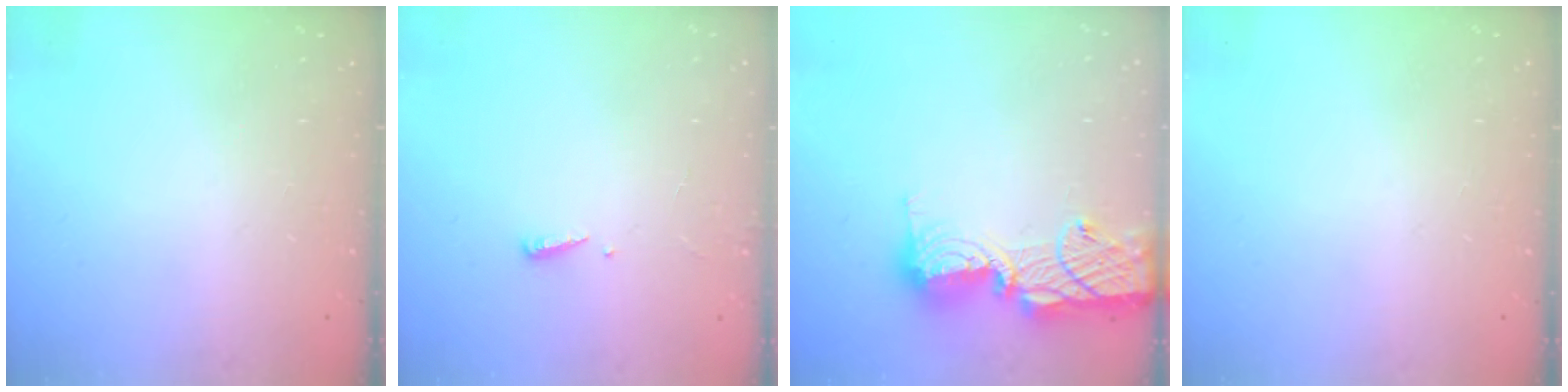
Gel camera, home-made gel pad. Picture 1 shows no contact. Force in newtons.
{"total": 2.4, "press": 2.4, "slide": 0.2}
{"total": 16.6, "press": 16.1, "slide": 4.0}
{"total": 0.0}